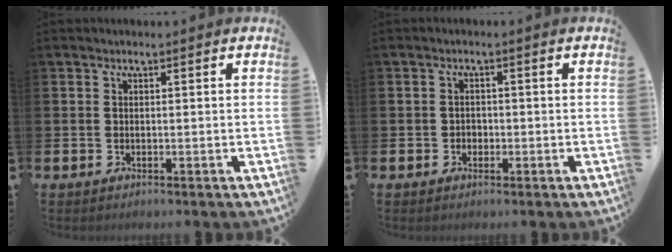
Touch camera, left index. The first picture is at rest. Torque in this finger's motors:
{"motor_torque": [-0.06, 0.06, 0.03, 0.00]}